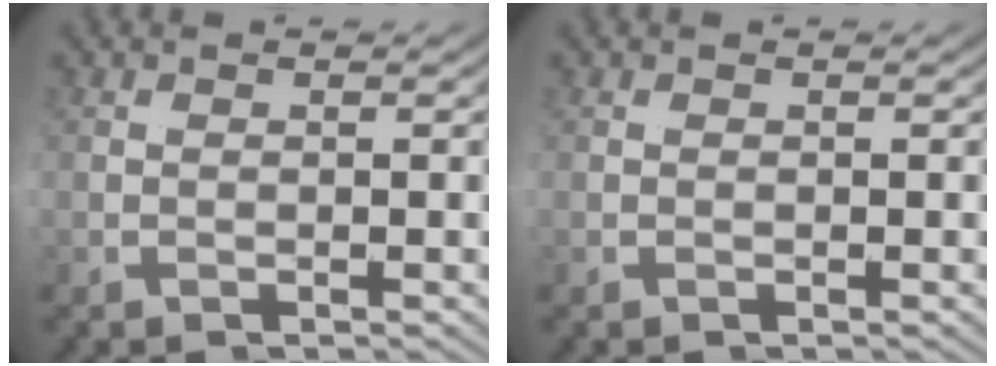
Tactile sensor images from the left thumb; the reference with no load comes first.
{"total": 0.0}